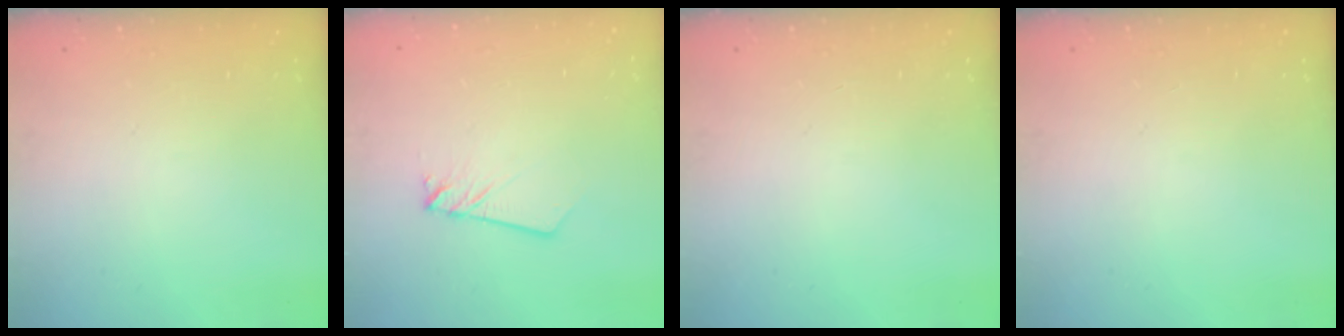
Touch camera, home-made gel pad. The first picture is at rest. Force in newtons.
{"total": 1.9, "press": 1.9, "slide": 0.2}
{"total": 0.0}
{"total": 0.0}